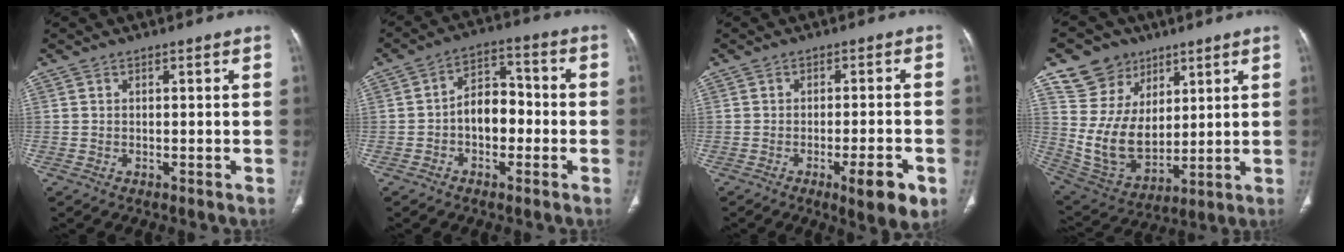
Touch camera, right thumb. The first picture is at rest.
{"total": 7.9, "force": [-1.6, 5.3, 5.6], "torque": [-0.061, 0.034, -0.039]}
{"total": 7.8, "force": [-3.5, 1.7, 6.7], "torque": [-0.090, 0.003, -0.044]}
{"total": 15.6, "force": [7.7, 12.4, 5.7], "torque": [-0.070, -0.039, 0.162]}